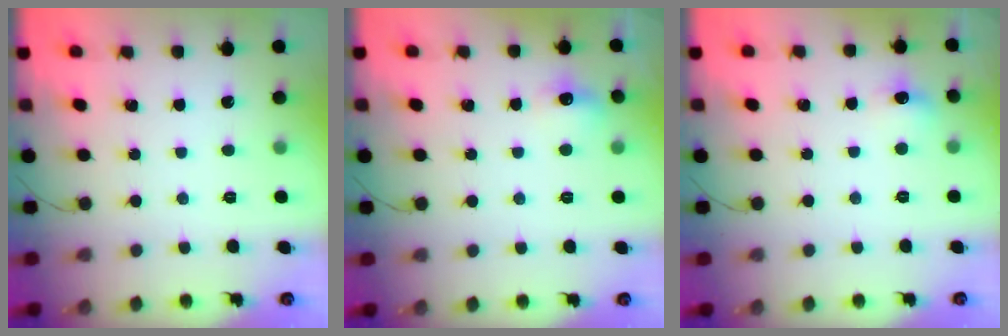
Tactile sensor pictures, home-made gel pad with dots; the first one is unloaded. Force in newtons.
{"total": 6.8, "press": 6.6, "slide": 1.3}
{"total": 6.3, "press": 6.1, "slide": 1.9}